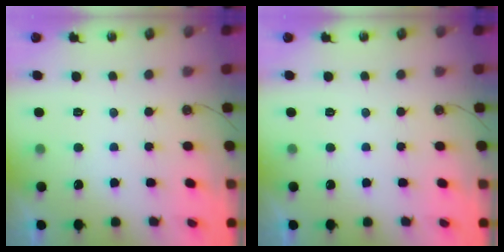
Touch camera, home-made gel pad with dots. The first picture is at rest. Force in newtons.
{"total": 0.0}